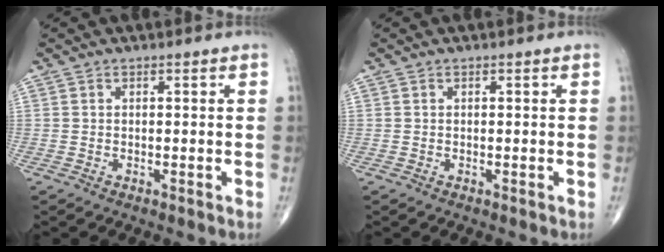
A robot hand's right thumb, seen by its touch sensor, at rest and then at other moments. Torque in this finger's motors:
{"motor_torque": [-0.01, 0.02, -0.03, -0.01, 0.00]}